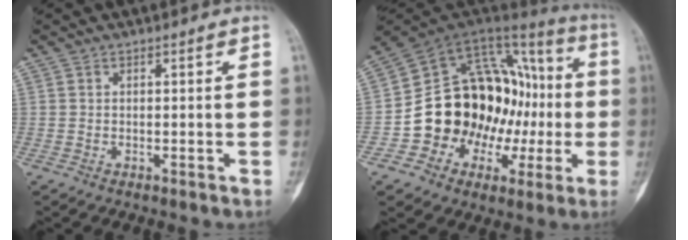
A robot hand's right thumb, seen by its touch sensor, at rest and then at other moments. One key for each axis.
{"total": 24.9, "fx": -3.3, "fy": 18.1, "fz": 16.8, "tx": -0.192, "ty": 0.076, "tz": -0.040}